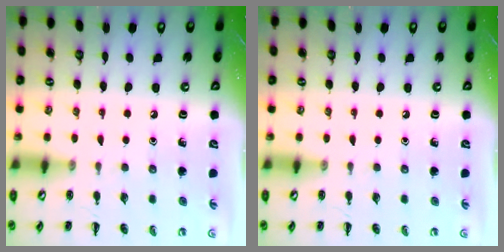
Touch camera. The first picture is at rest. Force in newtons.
{"total": 0.0}